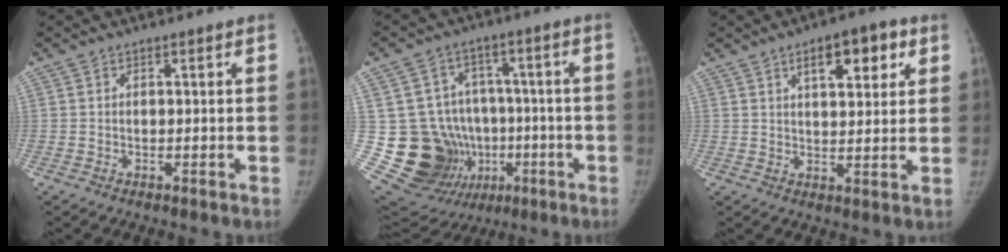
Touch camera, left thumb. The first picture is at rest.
{"total": 18.9, "force": [-3.0, 16.7, 8.2], "torque": [-0.112, 0.050, -0.016]}
{"total": 9.3, "force": [4.3, 4.0, 7.2], "torque": [-0.077, -0.009, 0.061]}